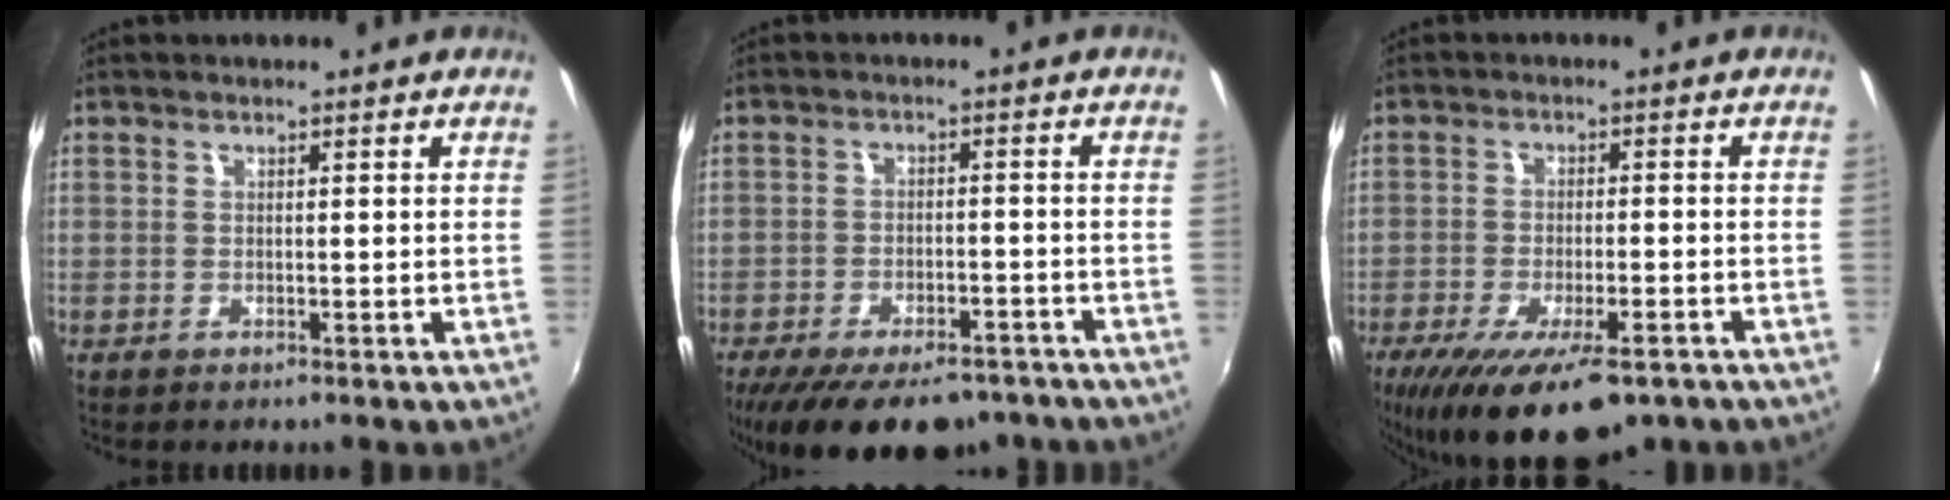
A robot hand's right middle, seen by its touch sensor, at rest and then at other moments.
{"total": 17.6, "force": [-13.2, 7.1, 9.2], "torque": [-0.186, -0.032, -0.191]}
{"total": 16.6, "force": [-11.0, 5.7, 11.1], "torque": [-0.217, -0.049, -0.168]}